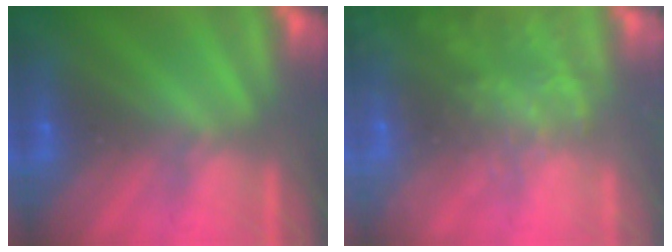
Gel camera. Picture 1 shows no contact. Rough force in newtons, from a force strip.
{"total": 6.7}